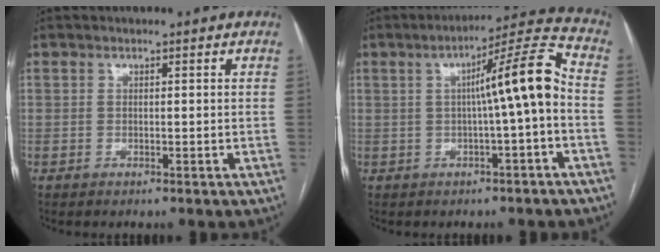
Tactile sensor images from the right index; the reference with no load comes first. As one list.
[{"total": 9.8, "force": [-0.4, -0.3, 9.8], "torque": [-0.141, 0.028, -0.008]}]